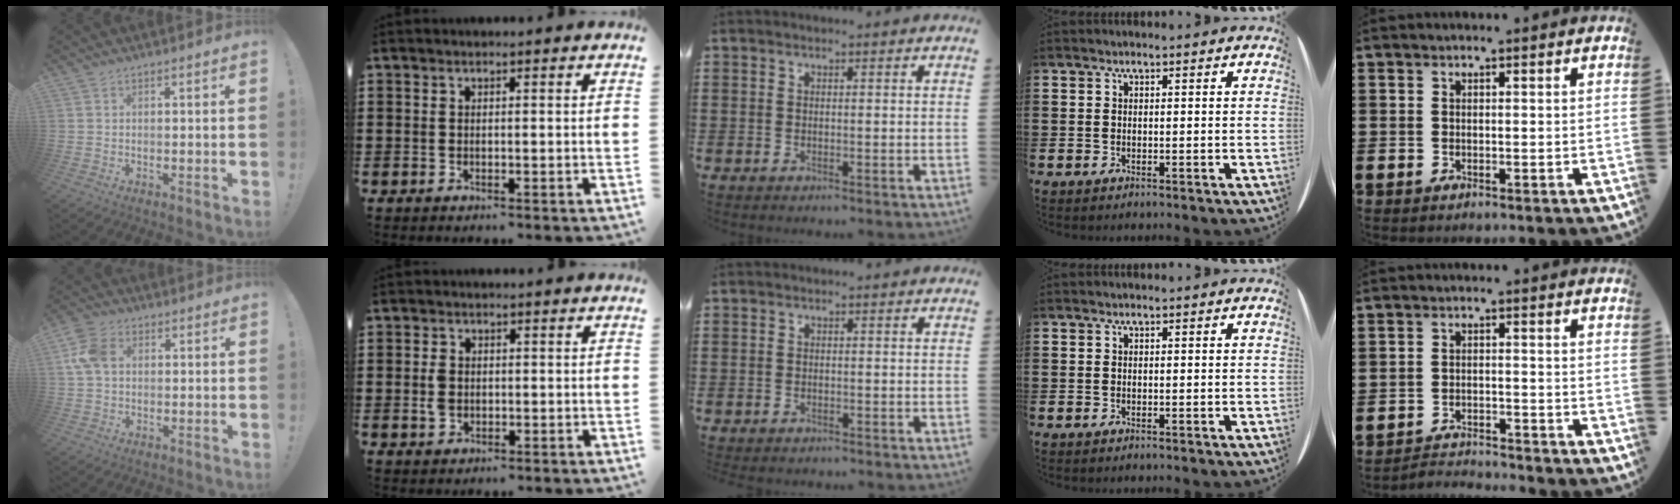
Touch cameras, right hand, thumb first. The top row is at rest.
{"thumb": {"total": 8.9, "force": [1.5, 6.4, 6.0], "torque": [-0.121, 0.013, 0.030]}, "index": {"total": 2.4, "force": [-0.2, 1.7, 1.7], "torque": [-0.042, 0.003, -0.007]}, "middle": {"total": 0.6, "force": [-0.6, 0.2, 0.1], "torque": [-0.003, -0.001, -0.013]}, "little": {"total": 2.7, "force": [-2.7, 0.0, -0.1], "torque": [-0.005, 0.002, -0.058]}}